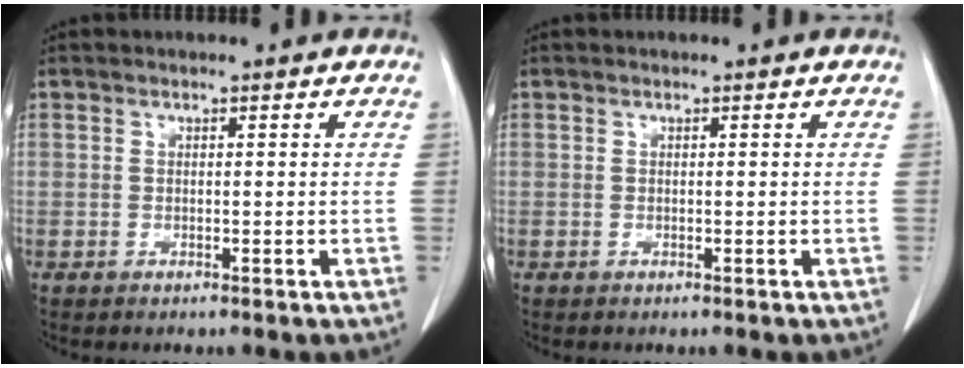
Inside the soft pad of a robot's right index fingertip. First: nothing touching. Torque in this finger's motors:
{"motor_torque": [0.00, 0.00, 0.00, 0.00]}